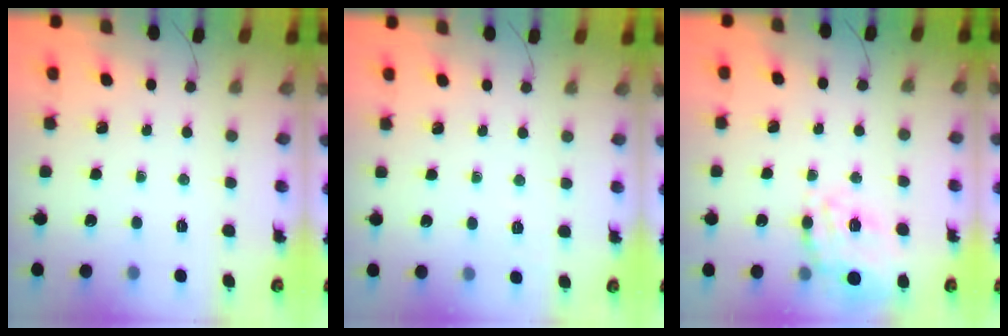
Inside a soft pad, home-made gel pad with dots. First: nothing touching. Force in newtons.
{"total": 2.0, "press": 1.3, "slide": 1.5}
{"total": 15.7, "press": 15.5, "slide": 2.5}